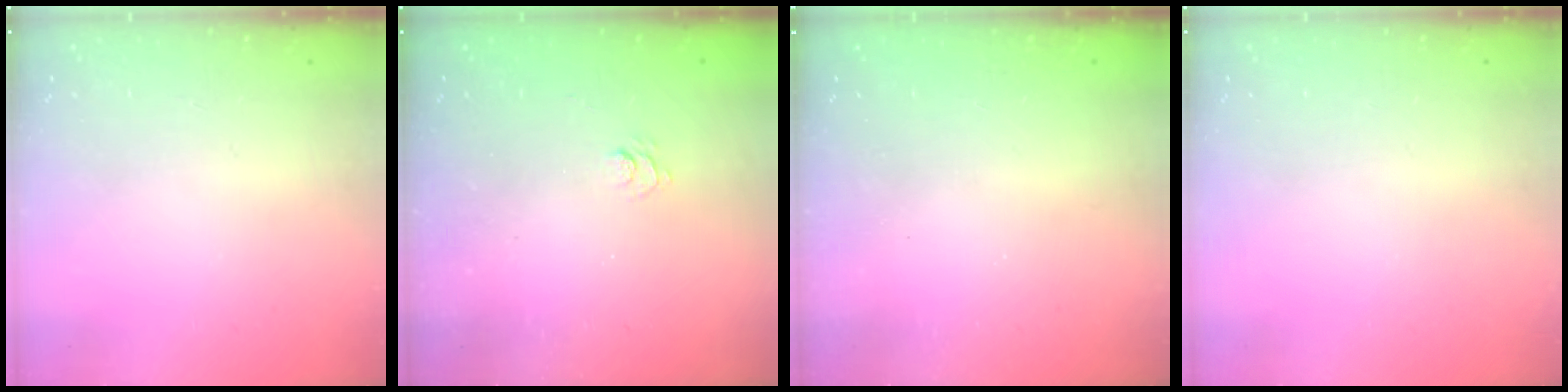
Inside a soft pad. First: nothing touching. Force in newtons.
{"total": 2.8, "press": 2.5, "slide": 1.3}
{"total": 2.4, "press": 2.3, "slide": 0.8}
{"total": 0.0}